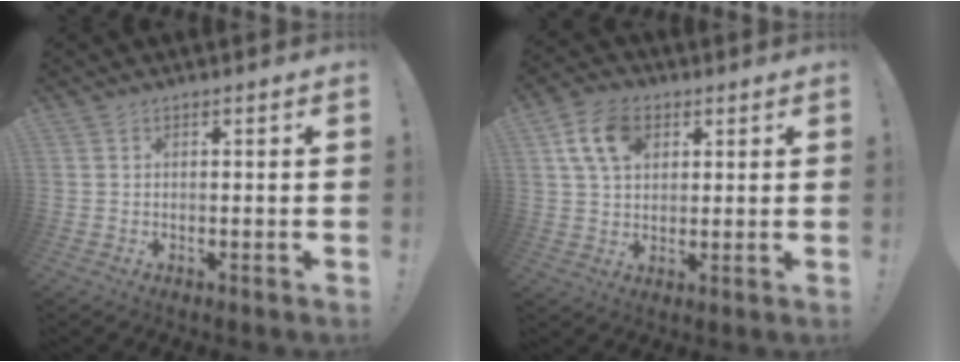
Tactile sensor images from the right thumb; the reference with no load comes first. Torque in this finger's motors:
{"motor_torque": [1.20, 1.38, 0.04, 0.17, 0.28]}